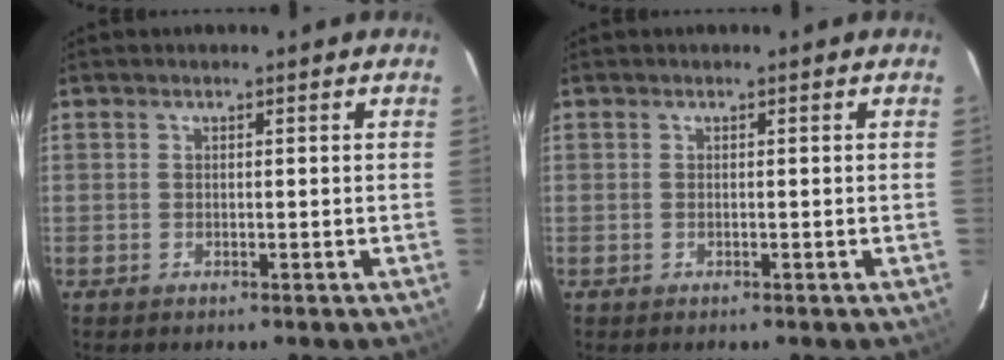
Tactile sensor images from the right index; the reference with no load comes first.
{"total": 0.0}